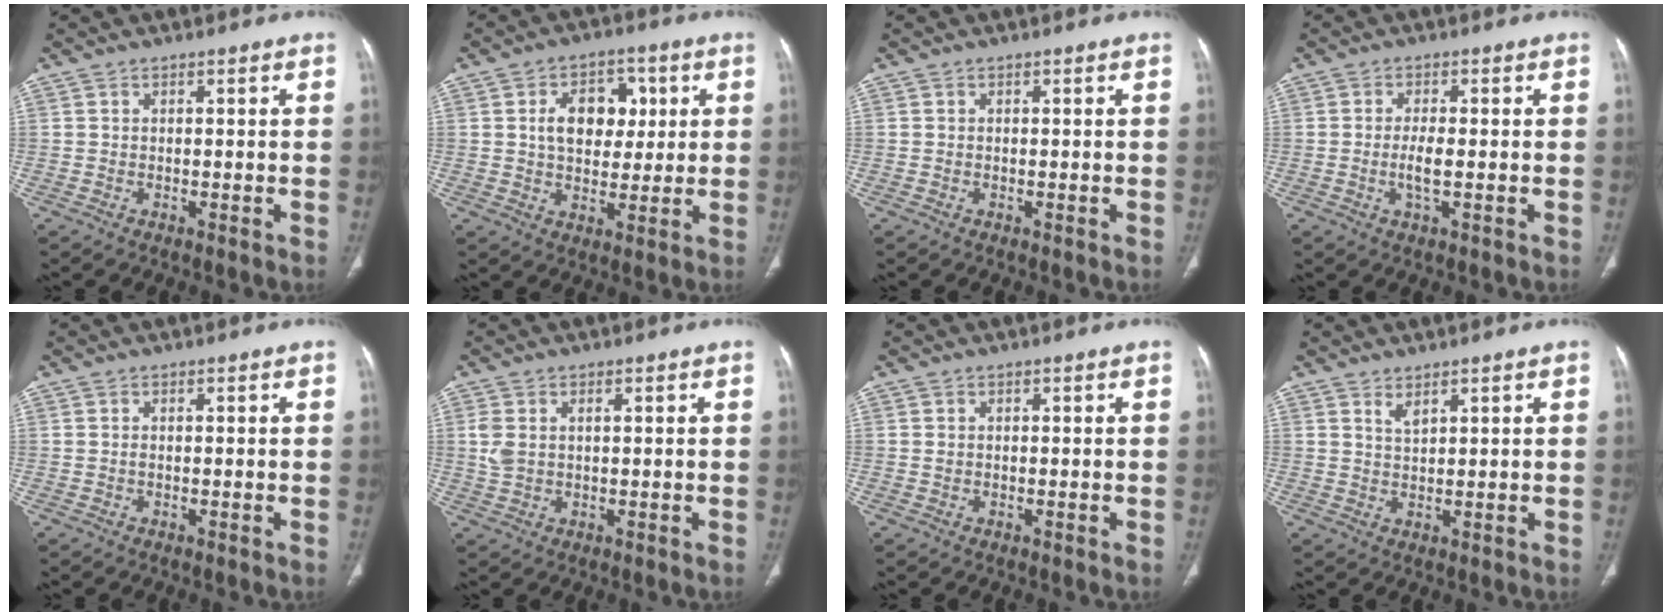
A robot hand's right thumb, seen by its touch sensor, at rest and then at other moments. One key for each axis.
{"total": 10.4, "fx": 2.3, "fy": 7.2, "fz": 7.2, "tx": -0.071, "ty": 0.001, "tz": 0.037}
{"total": 0.0}
{"total": 3.4, "fx": -0.5, "fy": 1.0, "fz": 3.3, "tx": -0.070, "ty": -0.004, "tz": -0.011}
{"total": 0.0}
{"total": 4.1, "fx": 0.7, "fy": 2.5, "fz": 3.1, "tx": -0.083, "ty": 0.008, "tz": 0.020}
{"total": 0.6, "fx": 0.1, "fy": 0.5, "fz": 0.3, "tx": -0.002, "ty": 0.002, "tz": 0.002}
{"total": 2.1, "fx": 1.6, "fy": 0.6, "fz": 1.2, "tx": -0.019, "ty": -0.012, "tz": 0.034}